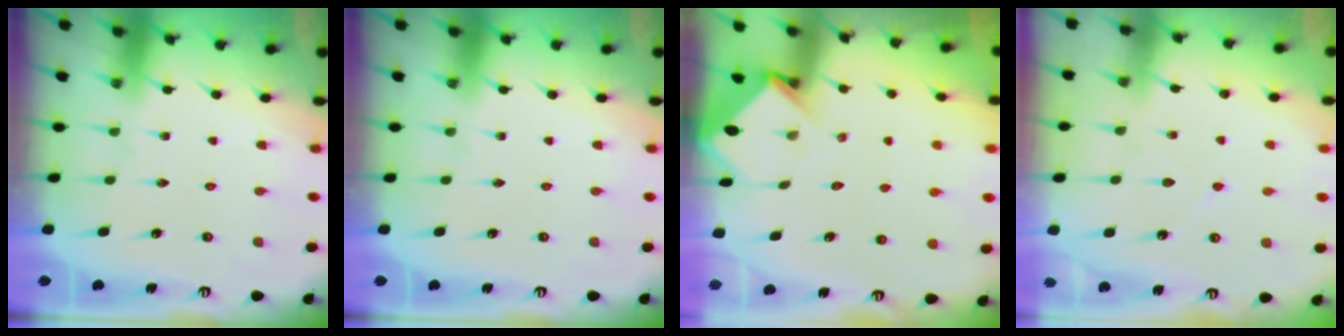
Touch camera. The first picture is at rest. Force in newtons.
{"total": 0.0}
{"total": 3.7, "press": 3.7, "slide": 0.3}
{"total": 5.0, "press": 5.0, "slide": 0.6}